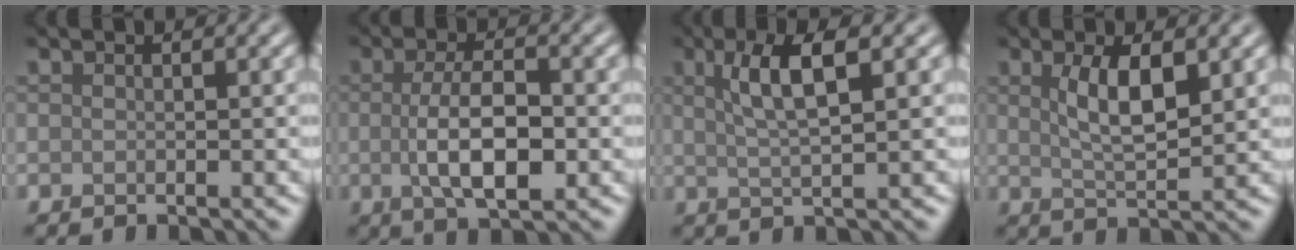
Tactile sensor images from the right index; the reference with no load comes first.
{"total": 5.7, "force": [-0.6, 2.3, 5.2], "torque": [-0.101, -0.003, -0.010]}
{"total": 4.9, "force": [1.7, 1.2, 4.5], "torque": [-0.080, 0.002, 0.030]}
{"total": 4.3, "force": [1.4, 1.4, 3.8], "torque": [-0.077, -0.001, 0.027]}